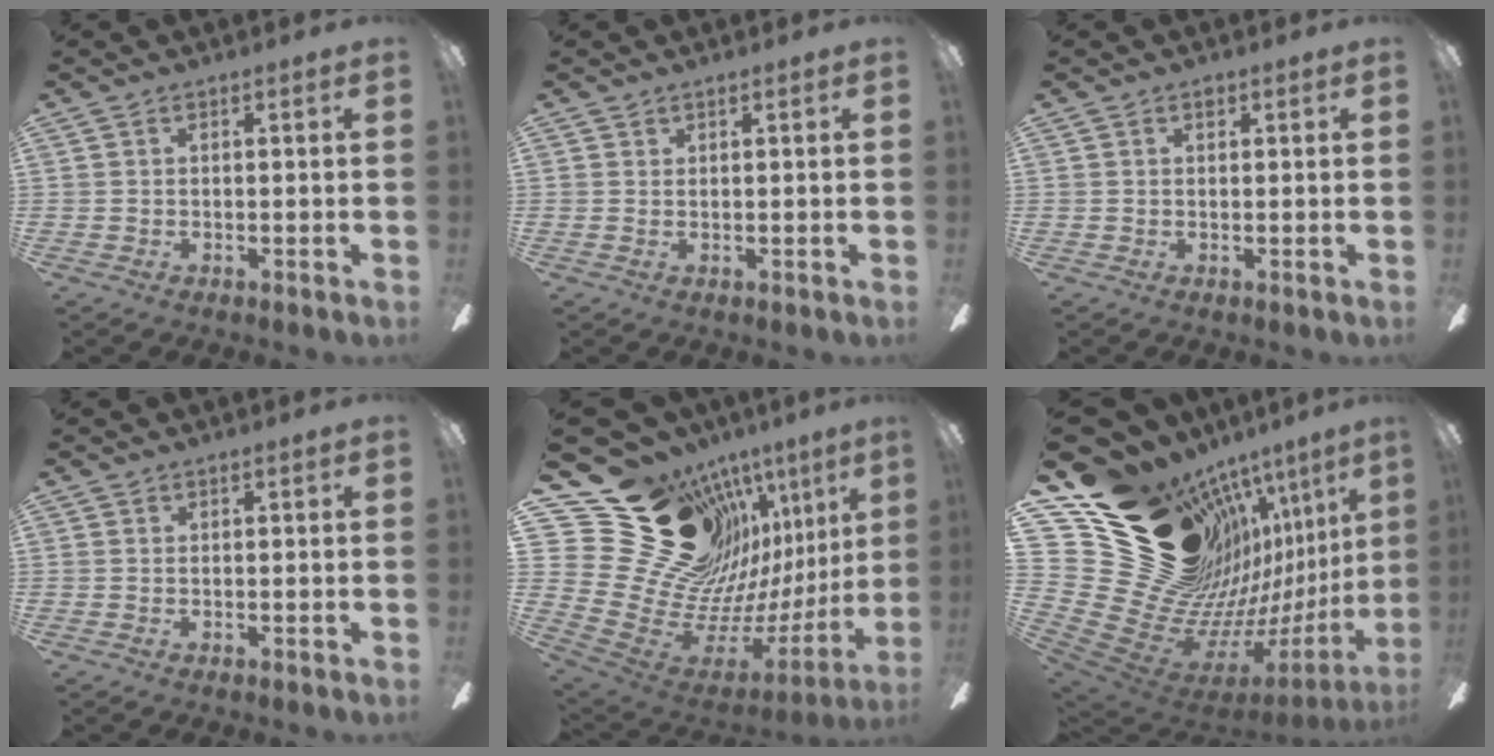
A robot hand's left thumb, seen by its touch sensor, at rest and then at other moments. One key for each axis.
{"total": 0.8, "fx": 0.5, "fy": -0.1, "fz": 0.6, "tx": -0.012, "ty": -0.002, "tz": 0.009}
{"total": 0.8, "fx": 0.5, "fy": 0.5, "fz": 0.4, "tx": 0.000, "ty": -0.002, "tz": 0.007}
{"total": 0.0}
{"total": 26.6, "fx": 15.3, "fy": 17.1, "fz": 13.6, "tx": -0.222, "ty": -0.146, "tz": 0.337}
{"total": 27.0, "fx": 12.9, "fy": 17.6, "fz": 15.8, "tx": -0.228, "ty": -0.168, "tz": 0.332}